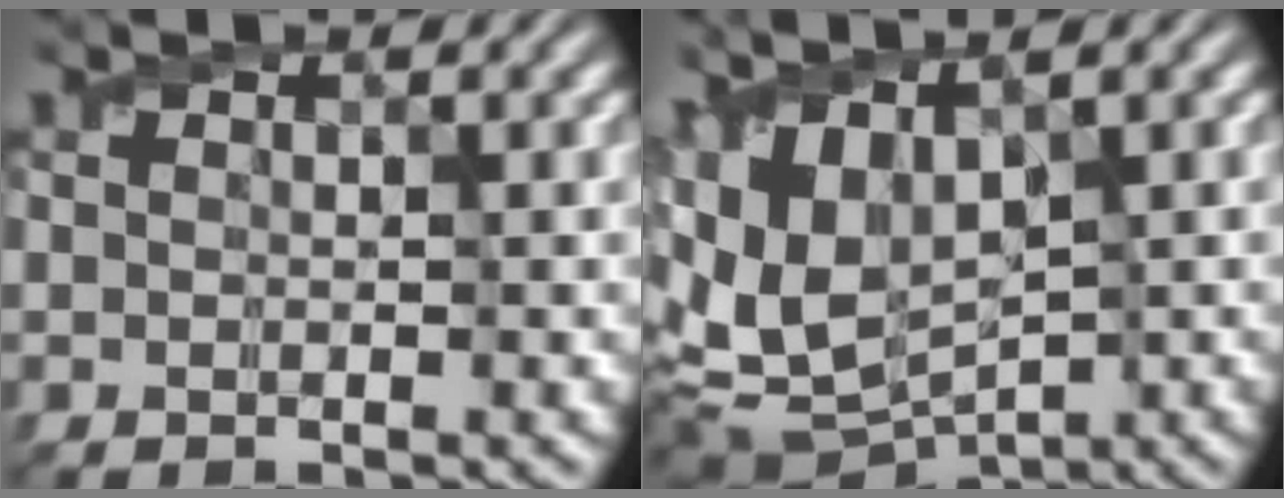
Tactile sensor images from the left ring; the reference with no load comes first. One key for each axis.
{"total": 8.9, "fx": 0.4, "fy": 5.9, "fz": 6.6, "tx": -0.151, "ty": -0.003, "tz": 0.043}